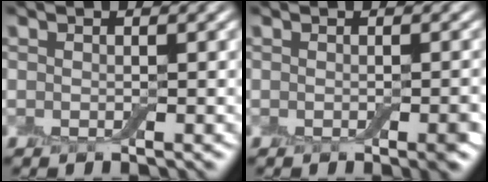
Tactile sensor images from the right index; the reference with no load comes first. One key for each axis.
{"total": 1.4, "fx": -0.5, "fy": 0.2, "fz": 1.2, "tx": -0.014, "ty": -0.002, "tz": -0.006}